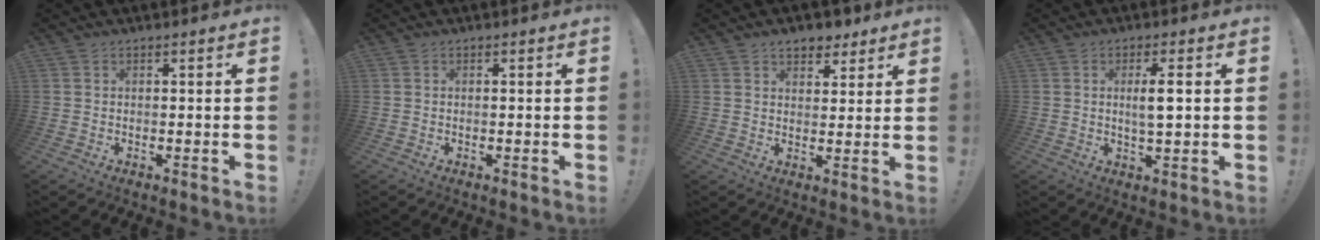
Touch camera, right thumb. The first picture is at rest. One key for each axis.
{"total": 0.0}
{"total": 6.3, "fx": 4.6, "fy": 3.7, "fz": 2.1, "tx": -0.011, "ty": -0.027, "tz": 0.081}
{"total": 5.2, "fx": 1.0, "fy": 1.0, "fz": 5.0, "tx": -0.080, "ty": -0.007, "tz": 0.012}